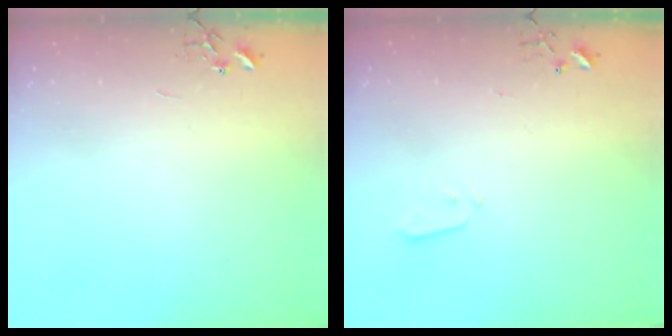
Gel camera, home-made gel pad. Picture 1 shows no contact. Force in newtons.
{"total": 2.1, "press": 2.1, "slide": 0.3}